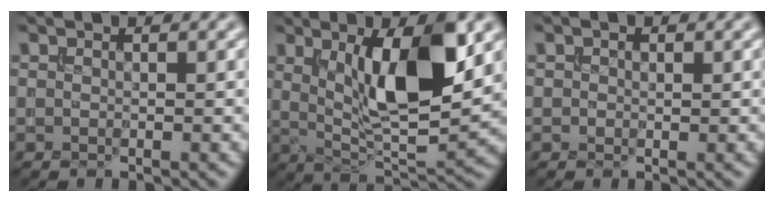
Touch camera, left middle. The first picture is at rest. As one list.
[{"total": 9.8, "force": [2.7, 2.9, 8.9], "torque": [-0.150, -0.016, 0.052]}, {"total": 0.9, "force": [0.1, 0.8, 0.4], "torque": [-0.004, -0.003, 0.001]}]